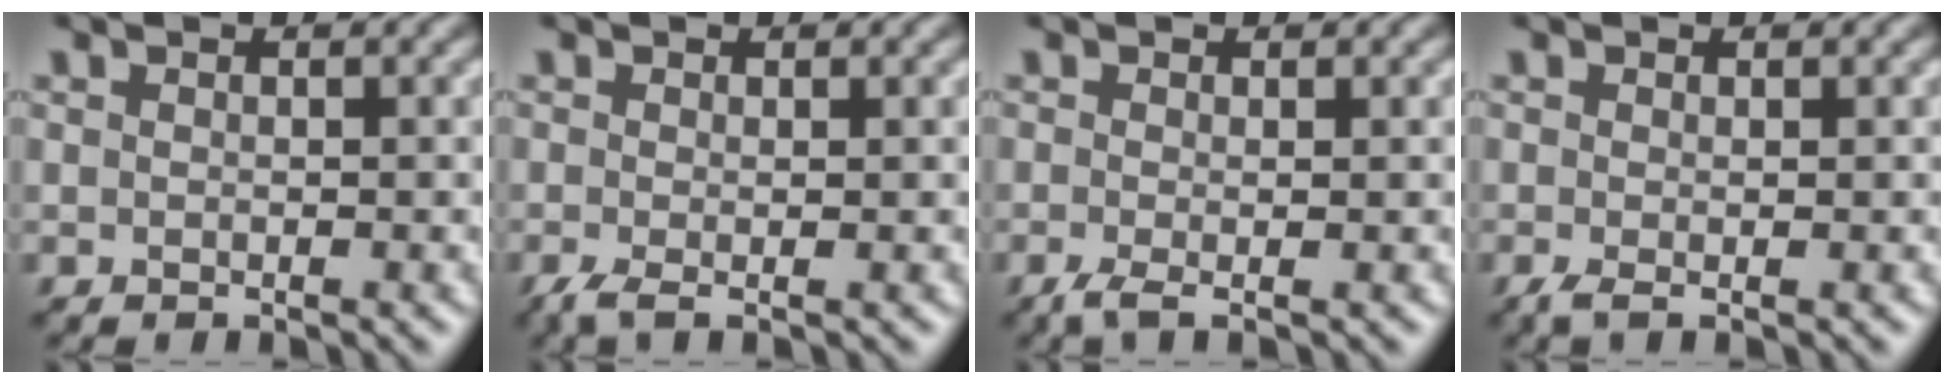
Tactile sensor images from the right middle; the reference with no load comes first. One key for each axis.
{"total": 1.8, "fx": -0.8, "fy": 0.4, "fz": 1.6, "tx": -0.041, "ty": -0.009, "tz": -0.019}
{"total": 1.9, "fx": -0.8, "fy": 0.4, "fz": 1.7, "tx": -0.039, "ty": -0.009, "tz": -0.019}
{"total": 1.3, "fx": -0.4, "fy": 0.2, "fz": 1.2, "tx": -0.028, "ty": -0.009, "tz": -0.011}